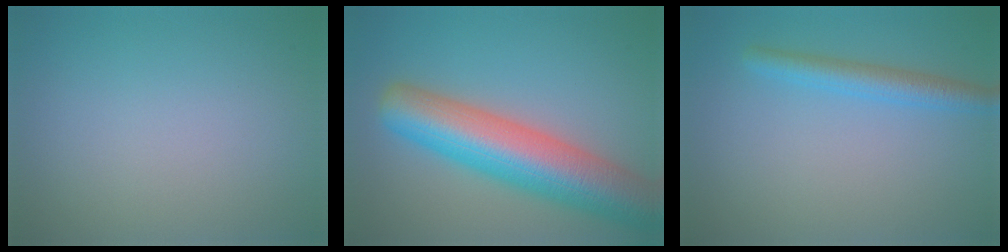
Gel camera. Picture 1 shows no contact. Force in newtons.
{"total": 10.4, "press": 10.4, "slide": 0.6}
{"total": 2.8, "press": 2.8, "slide": 0.1}